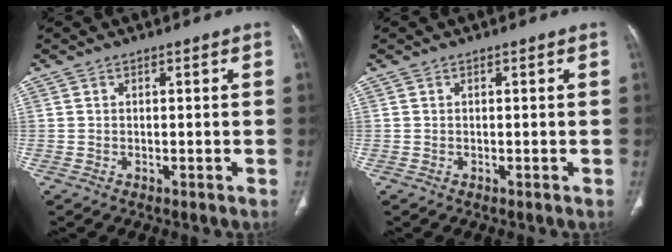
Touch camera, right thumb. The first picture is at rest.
{"total": 0.0}